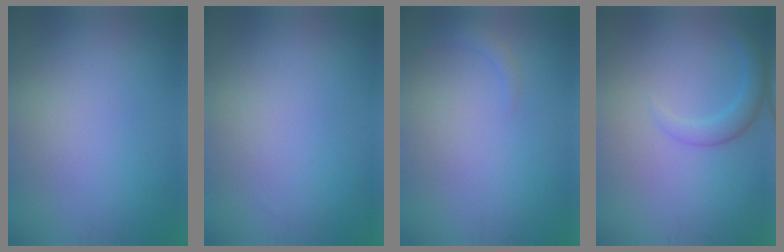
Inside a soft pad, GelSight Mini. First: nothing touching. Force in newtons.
{"total": 0.0}
{"total": 1.0, "press": 1.0, "slide": 0.2}
{"total": 2.2, "press": 2.2, "slide": 0.1}